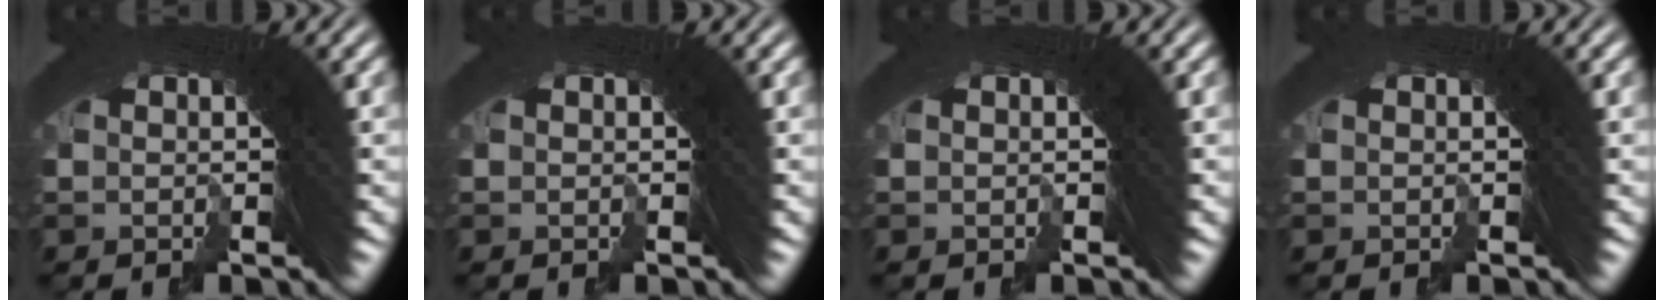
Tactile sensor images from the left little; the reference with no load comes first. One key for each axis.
{"total": 0.0}
{"total": 0.0}
{"total": 0.0}